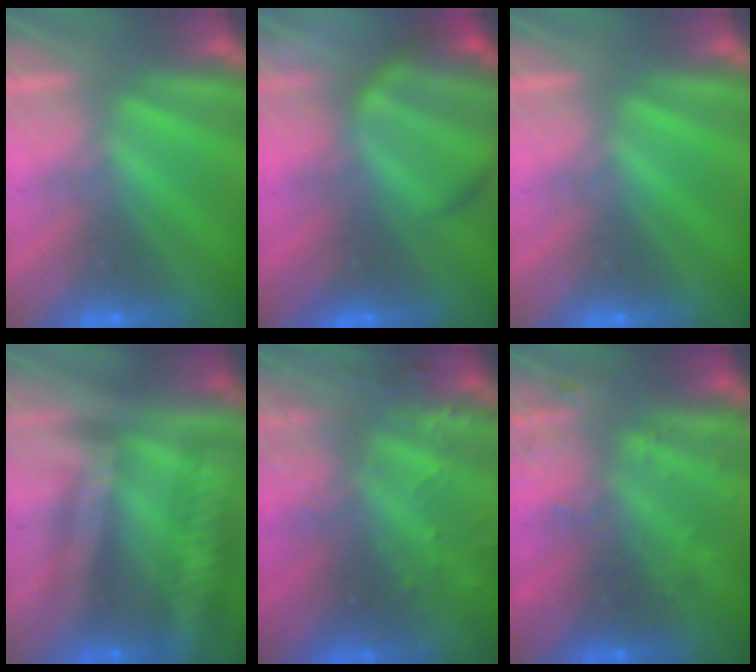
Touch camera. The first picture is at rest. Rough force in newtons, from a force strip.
{"total": 9.8}
{"total": 0.0}
{"total": 2.4}
{"total": 7.9}
{"total": 3.0}